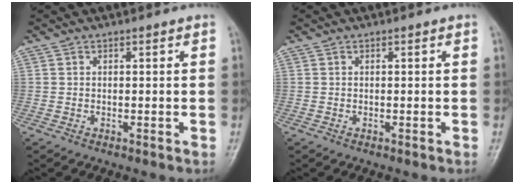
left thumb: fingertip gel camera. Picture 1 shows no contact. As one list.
[{"total": 0.0}]